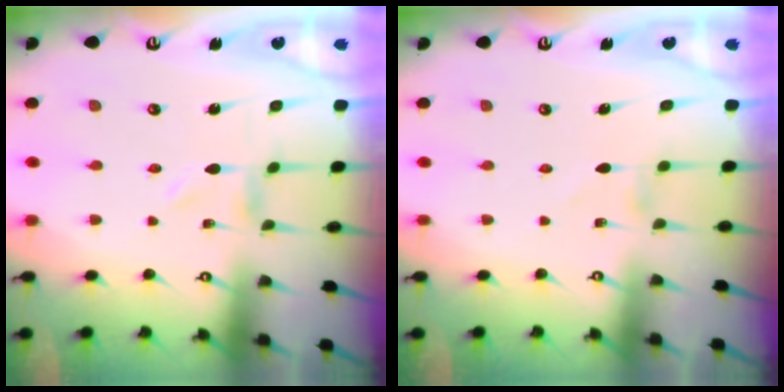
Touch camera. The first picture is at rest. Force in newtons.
{"total": 0.0}